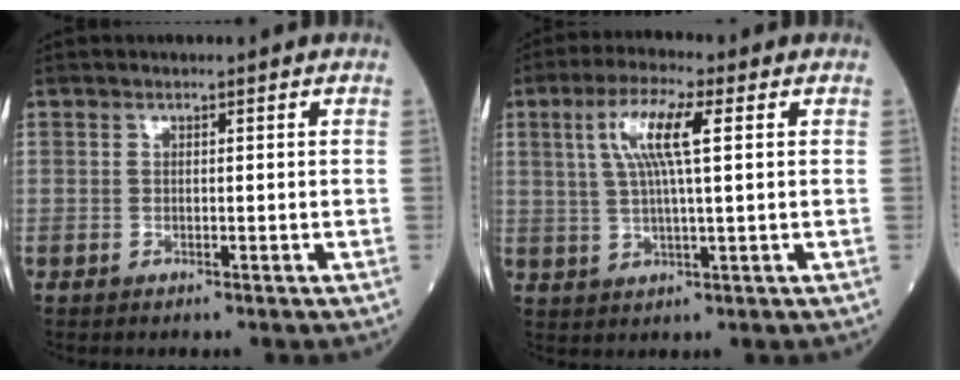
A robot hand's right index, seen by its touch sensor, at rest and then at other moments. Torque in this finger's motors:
{"motor_torque": [1.48, 0.44, 0.67, 0.20]}